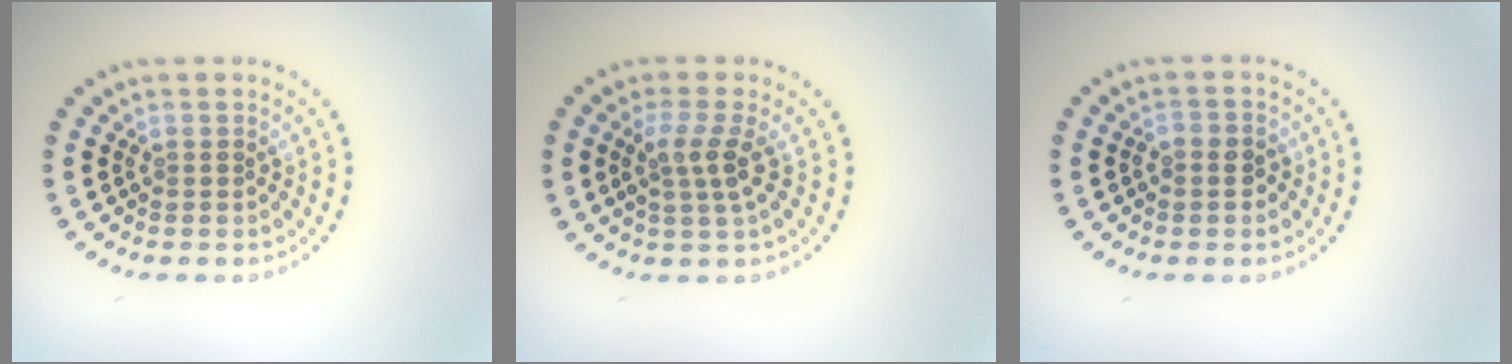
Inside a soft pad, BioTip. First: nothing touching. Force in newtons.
{"total": 2.4, "press": 1.9, "slide": 1.5}
{"total": 1.3, "press": 1.3, "slide": 0.4}